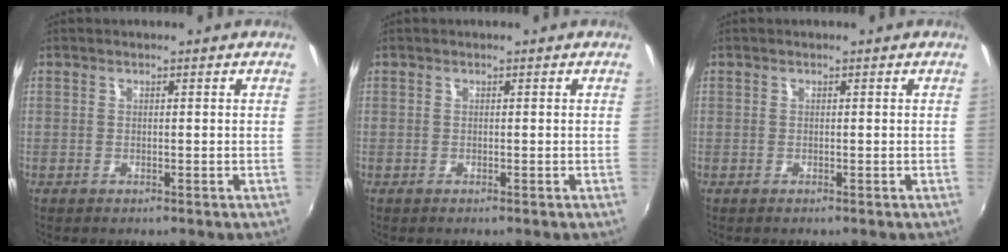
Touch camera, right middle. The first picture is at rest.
{"total": 0.0}
{"total": 0.0}